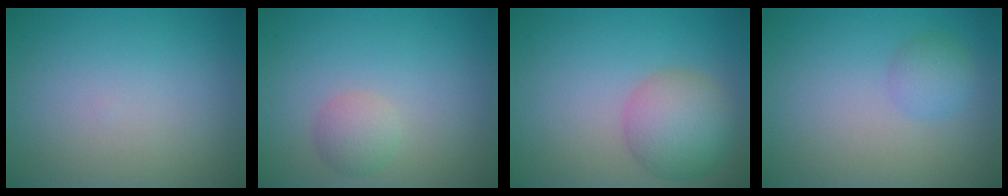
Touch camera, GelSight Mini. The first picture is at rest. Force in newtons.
{"total": 1.8, "press": 1.8, "slide": 0.1}
{"total": 5.0, "press": 5.0, "slide": 0.2}
{"total": 1.9, "press": 1.9, "slide": 0.1}